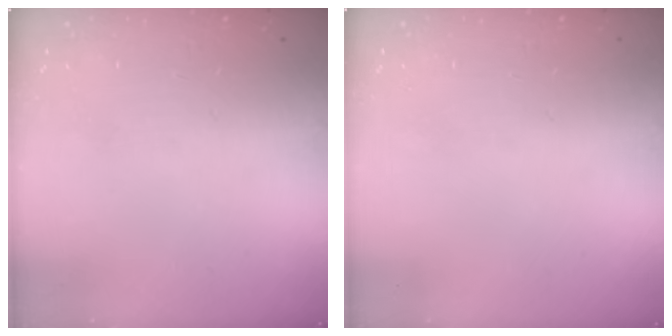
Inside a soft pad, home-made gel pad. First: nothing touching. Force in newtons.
{"total": 0.6, "press": 0.6, "slide": 0.2}